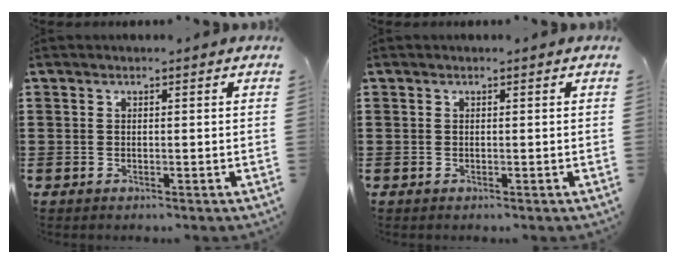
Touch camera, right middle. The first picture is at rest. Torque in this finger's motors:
{"motor_torque": [0.00, 0.00, 0.00, 0.00]}